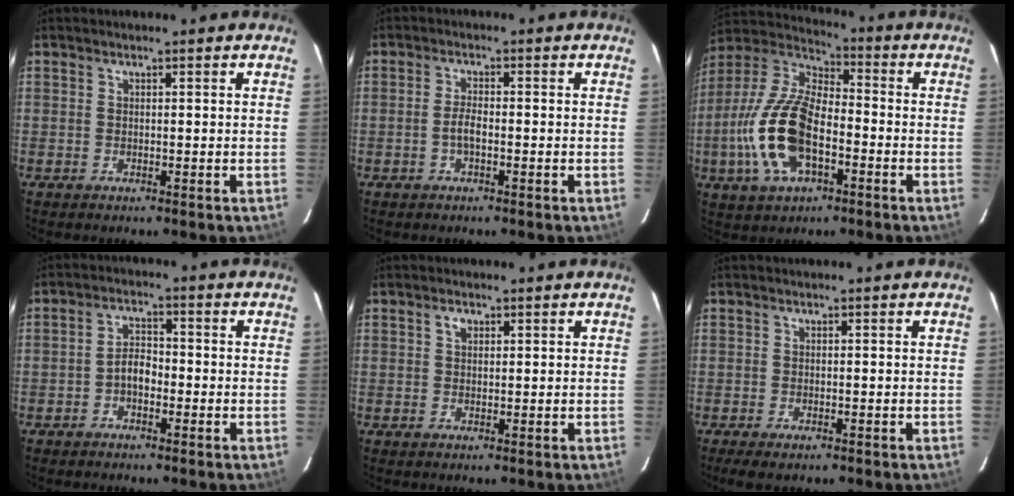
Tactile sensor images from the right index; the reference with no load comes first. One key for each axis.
{"total": 2.3, "fx": -0.9, "fy": 0.7, "fz": 2.0, "tx": -0.044, "ty": 0.004, "tz": -0.017}
{"total": 17.6, "fx": -5.0, "fy": 8.1, "fz": 14.8, "tx": -0.323, "ty": -0.004, "tz": -0.095}
{"total": 3.4, "fx": -1.7, "fy": 2.0, "fz": 2.2, "tx": -0.043, "ty": 0.013, "tz": -0.032}
{"total": 1.7, "fx": 0.7, "fy": 1.2, "fz": 0.9, "tx": -0.016, "ty": 0.007, "tz": 0.012}
{"total": 2.9, "fx": -2.0, "fy": 1.0, "fz": 1.9, "tx": -0.044, "ty": -0.009, "tz": -0.034}